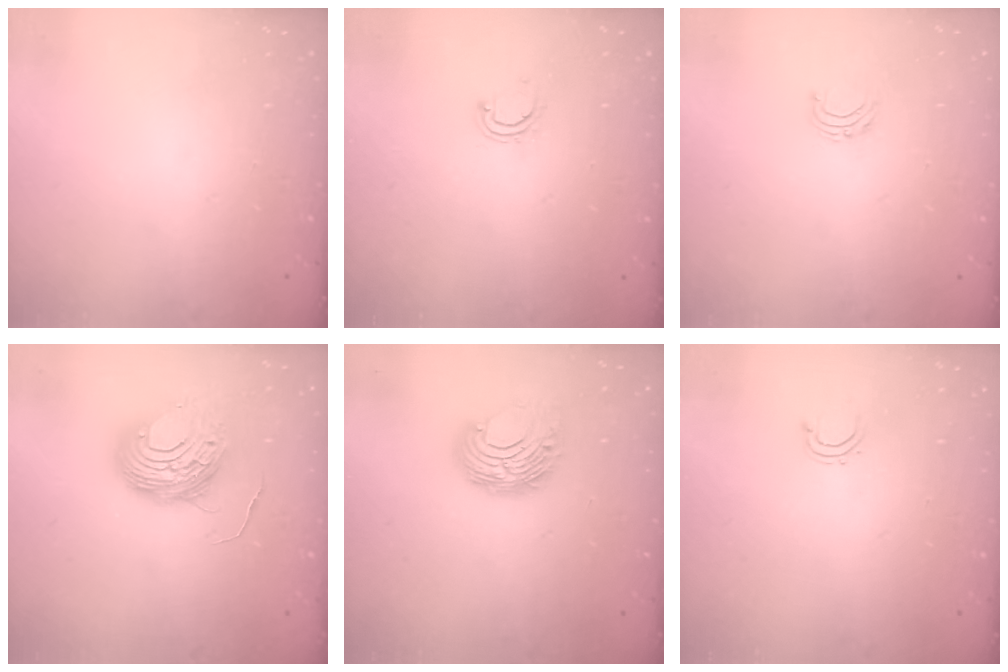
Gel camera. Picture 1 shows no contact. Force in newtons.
{"total": 4.2, "press": 4.2, "slide": 0.4}
{"total": 4.6, "press": 4.6, "slide": 0.5}
{"total": 10.7, "press": 10.6, "slide": 1.2}
{"total": 8.6, "press": 8.6, "slide": 0.5}
{"total": 2.8, "press": 2.7, "slide": 0.5}